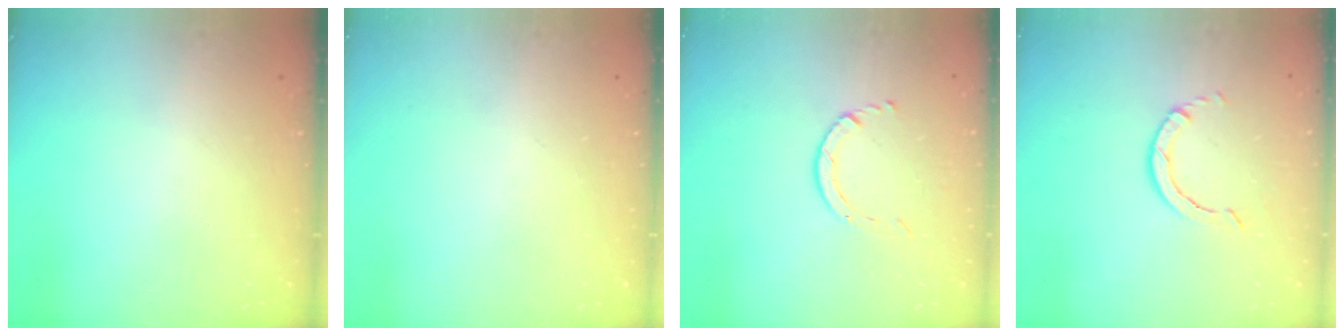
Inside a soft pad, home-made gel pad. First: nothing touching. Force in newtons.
{"total": 0.0}
{"total": 2.5, "press": 2.4, "slide": 0.3}
{"total": 3.2, "press": 3.2, "slide": 0.4}